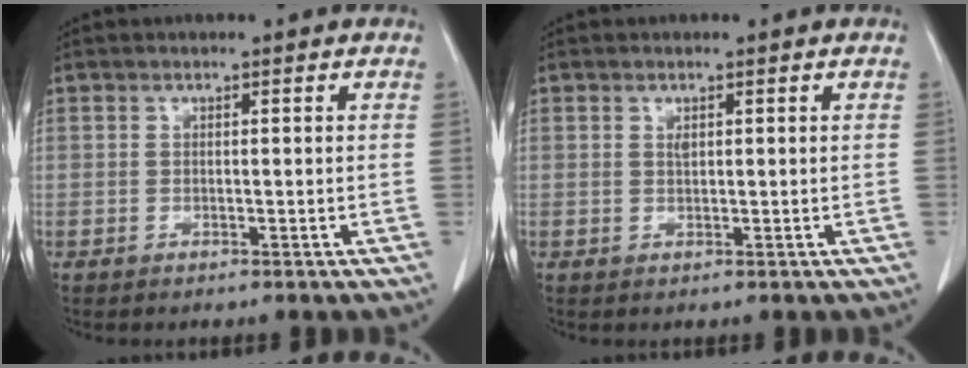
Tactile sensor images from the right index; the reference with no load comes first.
{"total": 0.9, "force": [0.5, 0.3, 0.7], "torque": [-0.015, -0.002, 0.009]}